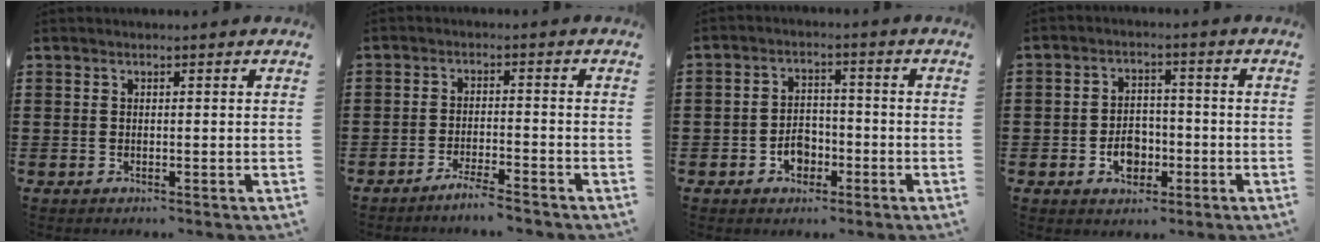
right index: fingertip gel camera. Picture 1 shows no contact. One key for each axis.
{"total": 3.6, "fx": -3.3, "fy": -0.3, "fz": 1.3, "tx": -0.030, "ty": -0.003, "tz": -0.066}
{"total": 3.8, "fx": -1.9, "fy": 2.8, "fz": 1.8, "tx": -0.028, "ty": 0.002, "tz": -0.039}
{"total": 4.5, "fx": -1.7, "fy": 3.4, "fz": 2.4, "tx": -0.039, "ty": 0.002, "tz": -0.032}